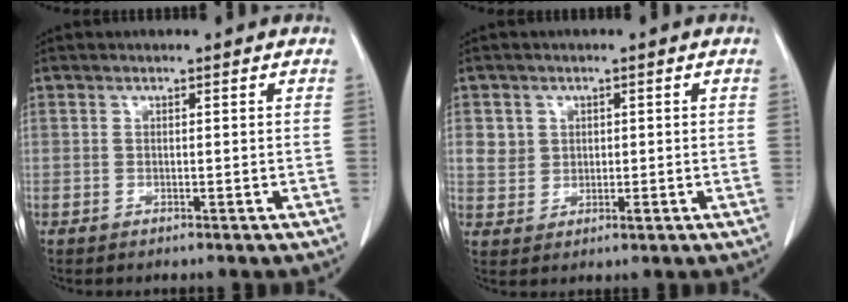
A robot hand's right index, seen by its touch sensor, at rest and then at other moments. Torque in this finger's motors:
{"motor_torque": [0.33, 0.05, -0.01, 0.03]}